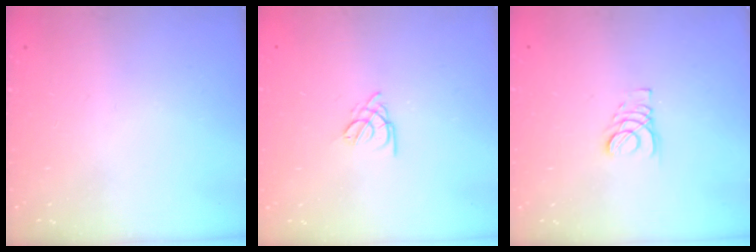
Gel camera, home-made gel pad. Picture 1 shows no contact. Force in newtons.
{"total": 2.7, "press": 2.6, "slide": 0.5}
{"total": 3.4, "press": 3.4, "slide": 0.5}